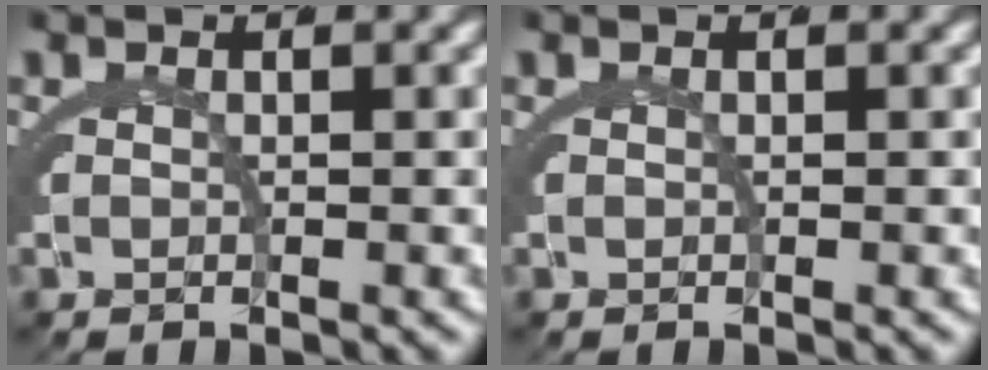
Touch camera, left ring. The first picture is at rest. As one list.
[{"total": 0.0}]